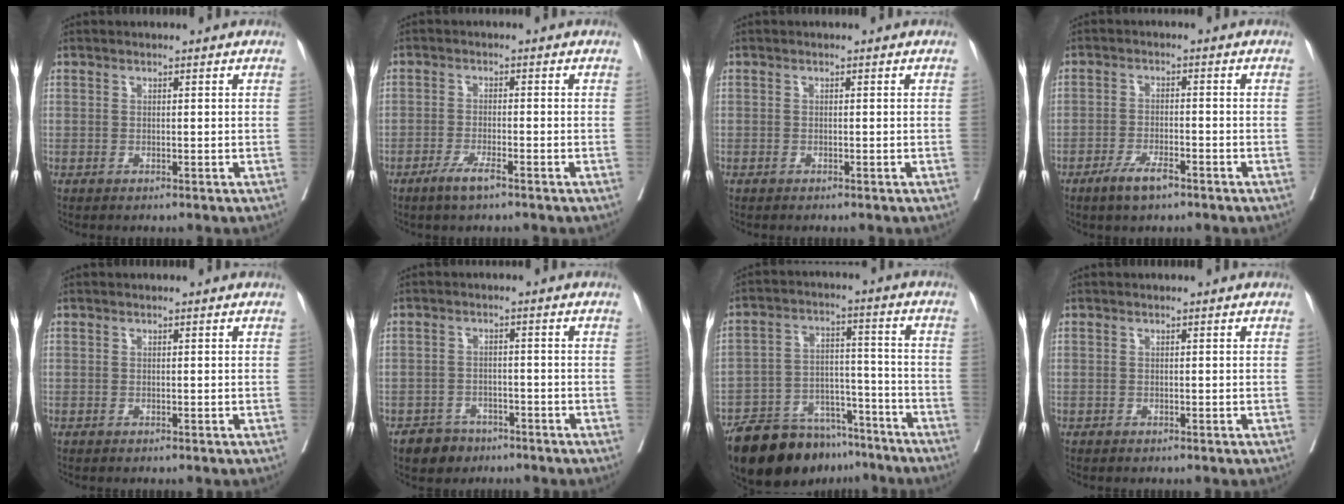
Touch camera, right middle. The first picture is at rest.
{"total": 3.3, "force": [-2.3, 0.3, 2.3], "torque": [-0.046, -0.003, -0.043]}
{"total": 0.0}
{"total": 4.2, "force": [-2.9, 1.0, 2.9], "torque": [-0.056, -0.001, -0.052]}
{"total": 0.0}
{"total": 4.0, "force": [-2.8, 2.7, 0.7], "torque": [-0.011, 0.009, -0.042]}
{"total": 15.4, "force": [-12.8, 6.4, 5.6], "torque": [-0.078, 0.028, -0.206]}
{"total": 0.0}